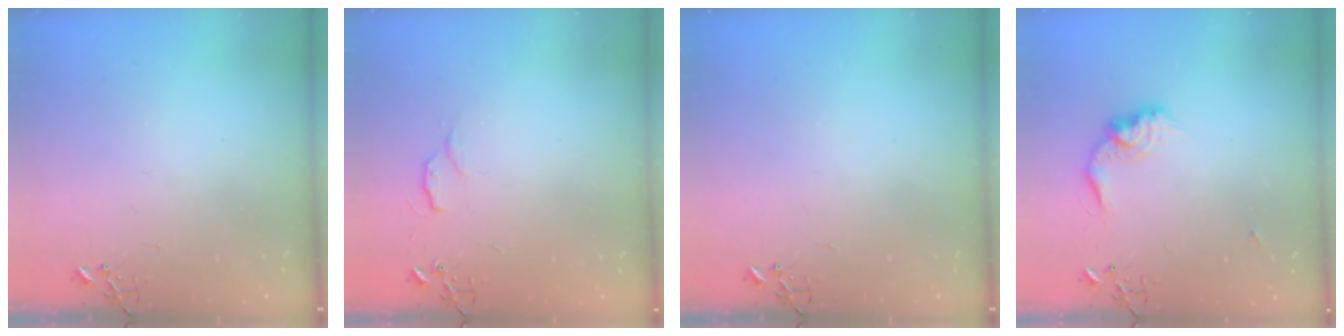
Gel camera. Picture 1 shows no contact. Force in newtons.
{"total": 5.4, "press": 5.3, "slide": 0.7}
{"total": 0.0}
{"total": 12.5, "press": 12.5, "slide": 0.7}